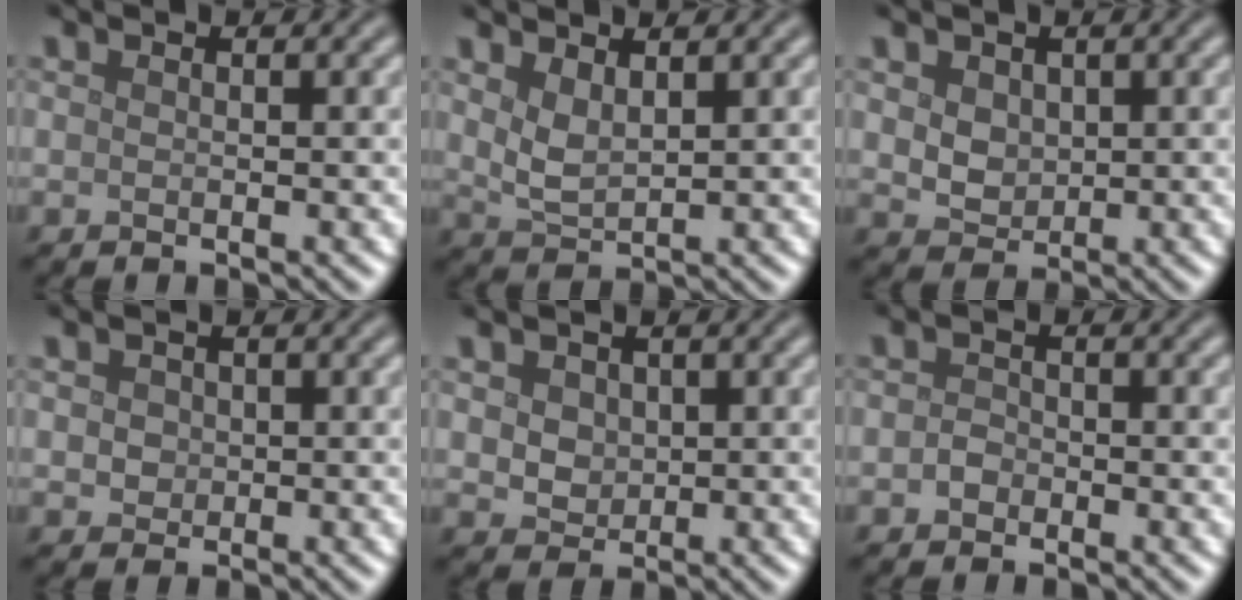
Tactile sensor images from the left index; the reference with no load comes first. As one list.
[{"total": 2.4, "force": [1.3, 1.0, 1.7], "torque": [-0.043, -0.003, 0.030]}, {"total": 3.2, "force": [1.2, 2.4, 1.7], "torque": [-0.042, 0.008, 0.026]}, {"total": 1.4, "force": [0.3, 1.3, 0.6], "torque": [-0.006, 0.001, 0.004]}, {"total": 3.0, "force": [1.2, 2.3, 1.5], "torque": [-0.038, 0.007, 0.026]}, {"total": 1.1, "force": [-0.5, 0.9, 0.4], "torque": [-0.006, 0.000, -0.012]}]